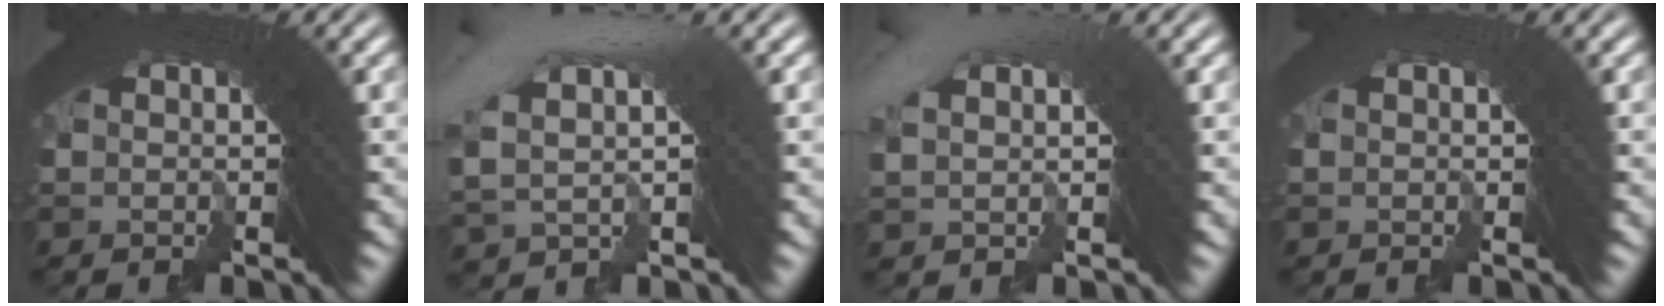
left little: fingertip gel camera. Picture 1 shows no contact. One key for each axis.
{"total": 4.7, "fx": 1.9, "fy": 2.6, "fz": 3.5, "tx": -0.058, "ty": 0.037, "tz": 0.022}
{"total": 1.7, "fx": 1.1, "fy": 0.5, "fz": 1.3, "tx": -0.017, "ty": 0.032, "tz": 0.016}
{"total": 1.0, "fx": -0.7, "fy": -0.2, "fz": -0.6, "tx": 0.018, "ty": 0.007, "tz": -0.015}